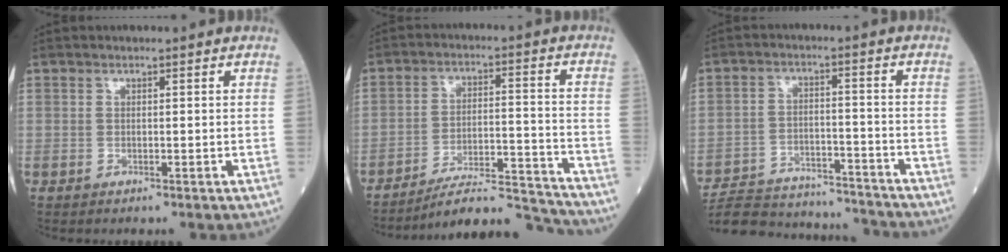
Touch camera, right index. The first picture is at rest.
{"total": 15.9, "force": [-15.5, 0.8, 3.7], "torque": [-0.063, 0.018, -0.241]}
{"total": 19.8, "force": [-18.7, 4.0, 5.4], "torque": [-0.135, 0.004, -0.279]}